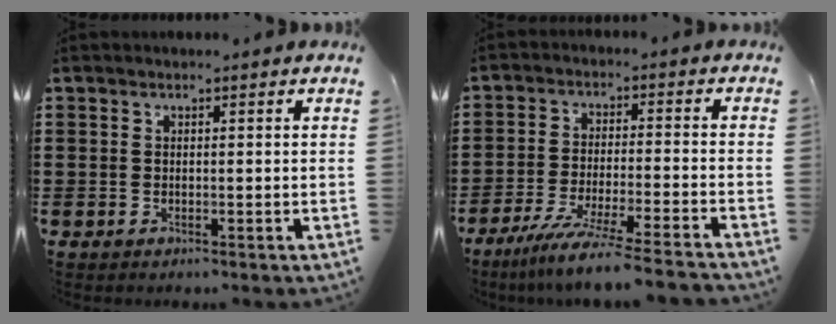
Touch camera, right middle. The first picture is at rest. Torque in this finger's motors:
{"motor_torque": [1.73, -0.41, 0.41, 0.08]}